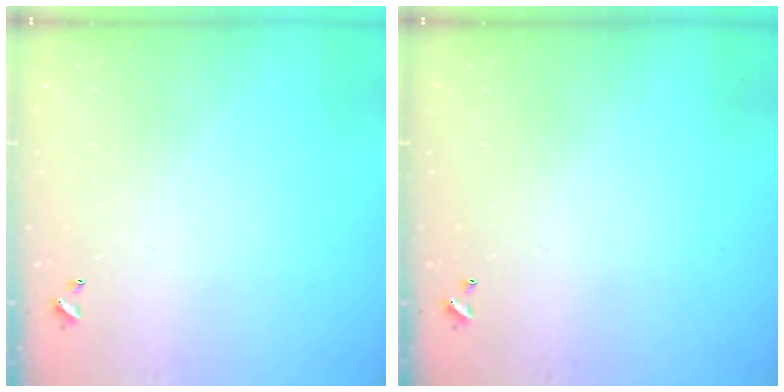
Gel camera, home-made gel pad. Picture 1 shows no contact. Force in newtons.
{"total": 0.0}